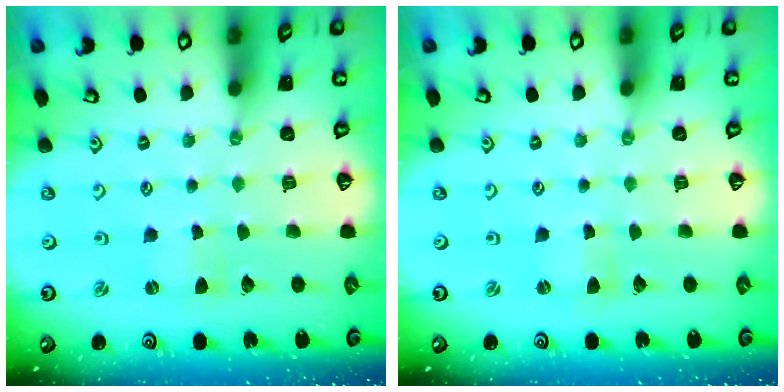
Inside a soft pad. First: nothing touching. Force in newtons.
{"total": 0.0}